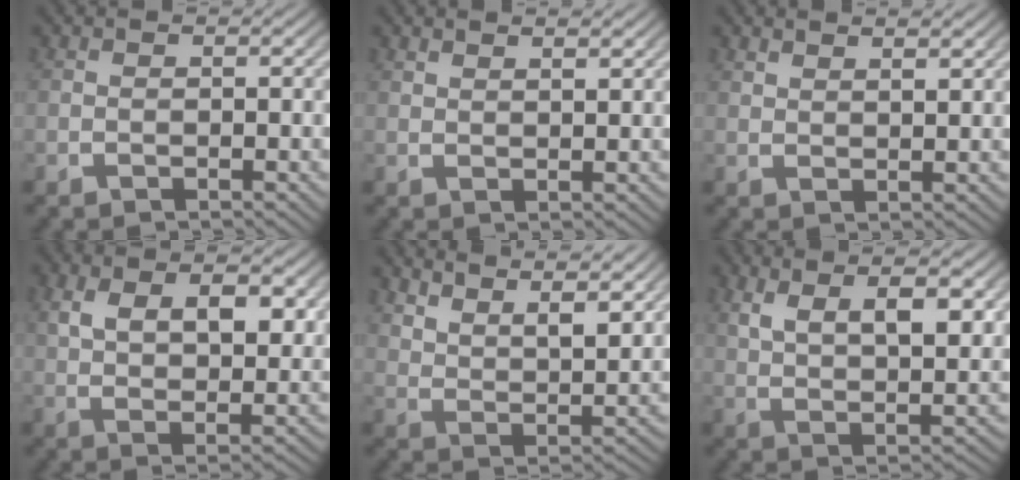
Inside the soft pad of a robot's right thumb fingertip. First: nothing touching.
{"total": 1.7, "force": [1.6, 0.0, 0.4], "torque": [-0.006, 0.000, 0.033]}
{"total": 2.0, "force": [1.9, 0.1, 0.5], "torque": [-0.008, -0.001, 0.040]}
{"total": 5.7, "force": [1.6, 2.8, 4.7], "torque": [-0.080, -0.005, 0.039]}
{"total": 5.8, "force": [4.5, 1.9, 3.0], "torque": [-0.050, -0.006, 0.085]}
{"total": 6.6, "force": [2.5, 2.8, 5.5], "torque": [-0.096, -0.003, 0.055]}